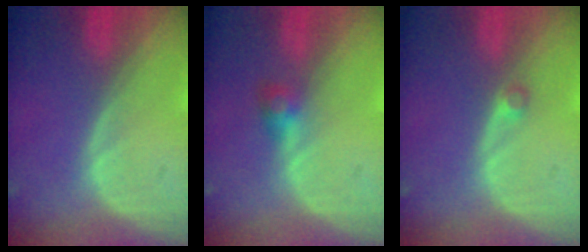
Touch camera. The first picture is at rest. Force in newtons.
{"total": 2.5, "press": 2.4, "slide": 0.7}
{"total": 1.3, "press": 1.1, "slide": 0.6}